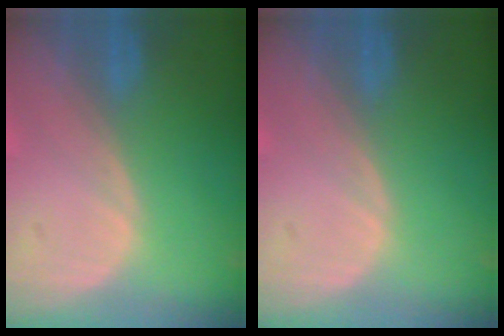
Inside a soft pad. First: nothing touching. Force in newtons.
{"total": 0.0}